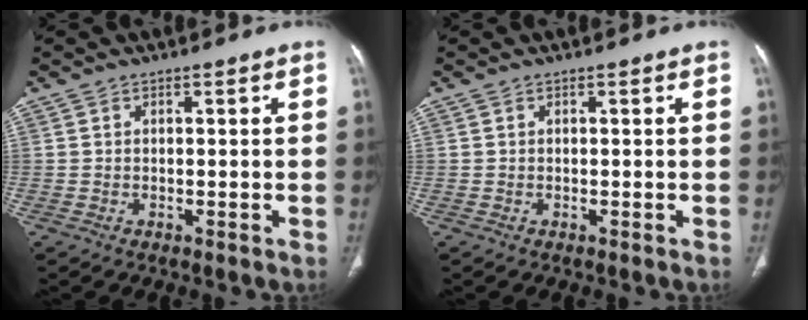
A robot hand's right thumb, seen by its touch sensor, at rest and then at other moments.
{"total": 0.0}